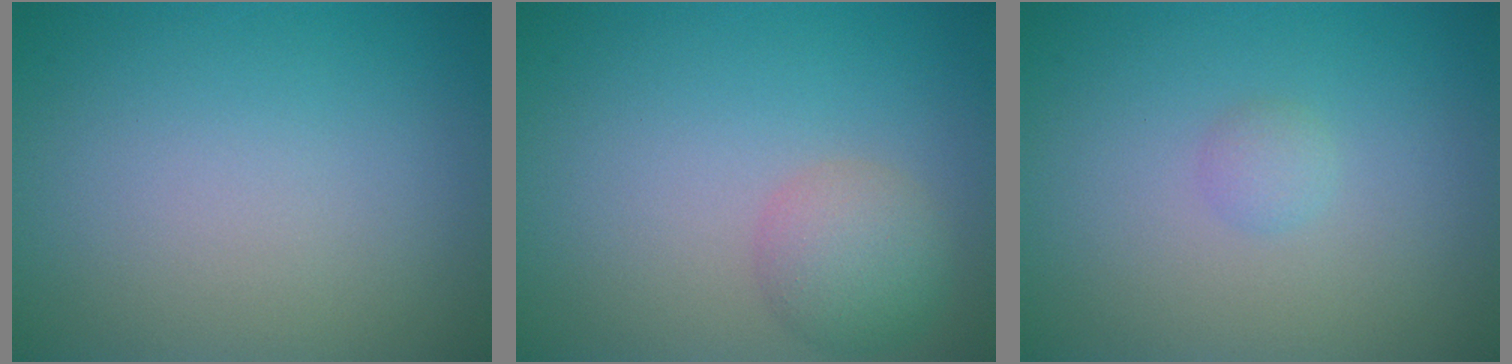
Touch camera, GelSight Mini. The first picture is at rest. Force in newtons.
{"total": 3.1, "press": 3.1, "slide": 0.2}
{"total": 0.8, "press": 0.8, "slide": 0.1}